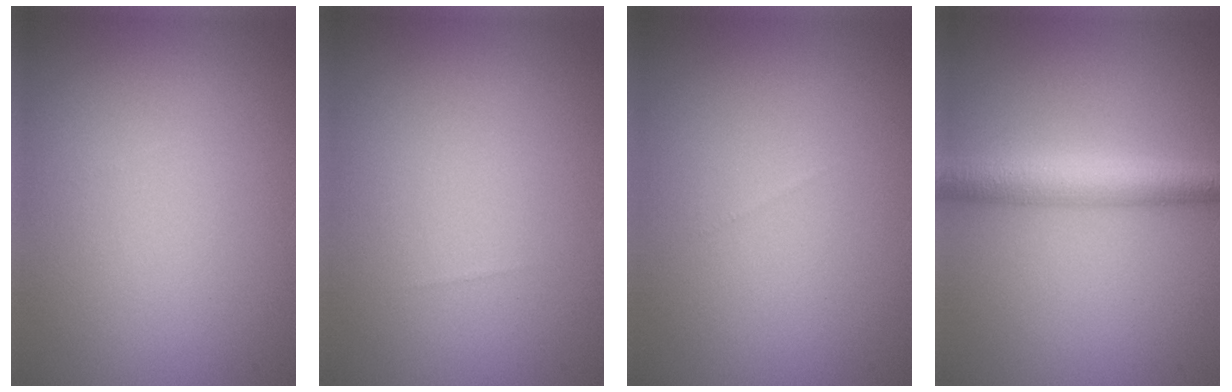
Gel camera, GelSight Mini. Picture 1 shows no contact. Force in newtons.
{"total": 0.0}
{"total": 0.0}
{"total": 4.2, "press": 4.2, "slide": 0.0}